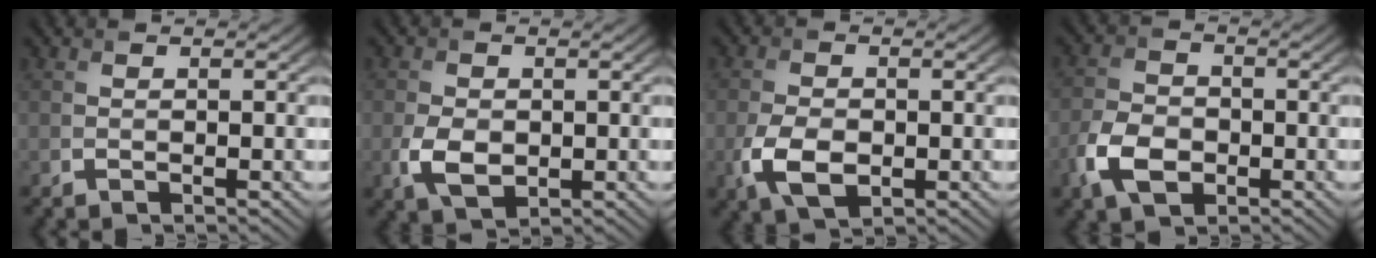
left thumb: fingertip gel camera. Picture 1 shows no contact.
{"total": 4.3, "force": [-0.7, 3.0, 3.0], "torque": [-0.072, -0.011, -0.014]}
{"total": 5.5, "force": [-1.7, 3.4, 4.0], "torque": [-0.094, -0.010, -0.034]}
{"total": 6.2, "force": [-2.6, 4.0, 3.9], "torque": [-0.091, -0.005, -0.058]}